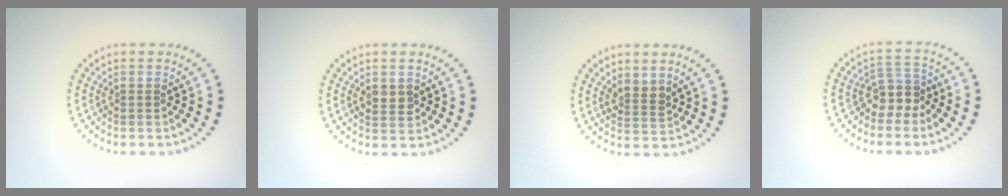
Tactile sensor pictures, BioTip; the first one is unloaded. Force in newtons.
{"total": 1.8, "press": 1.8, "slide": 0.3}
{"total": 2.0, "press": 1.6, "slide": 1.2}
{"total": 2.8, "press": 2.2, "slide": 1.7}